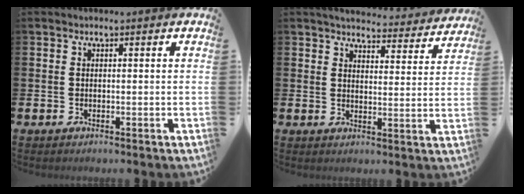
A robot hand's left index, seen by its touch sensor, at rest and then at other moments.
{"total": 4.3, "force": [4.2, 0.6, 0.7], "torque": [-0.018, -0.034, 0.068]}